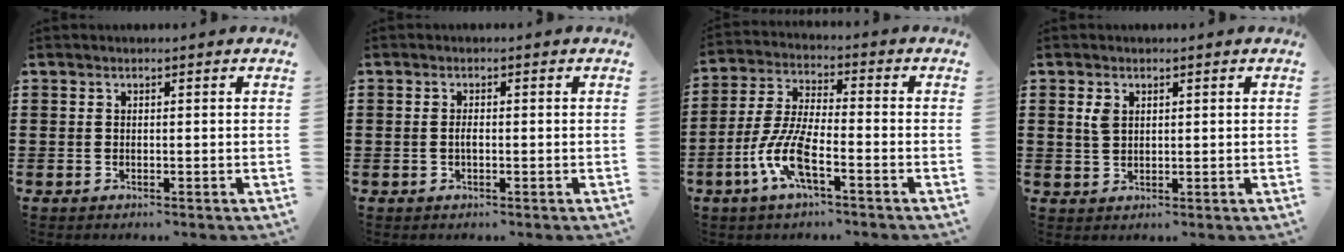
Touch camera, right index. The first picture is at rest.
{"total": 1.3, "force": [-0.4, 0.3, 1.2], "torque": [-0.024, -0.004, -0.007]}
{"total": 8.7, "force": [-4.0, 2.4, 7.4], "torque": [-0.183, -0.013, -0.082]}
{"total": 2.3, "force": [1.0, 1.4, 1.5], "torque": [-0.034, 0.005, 0.018]}